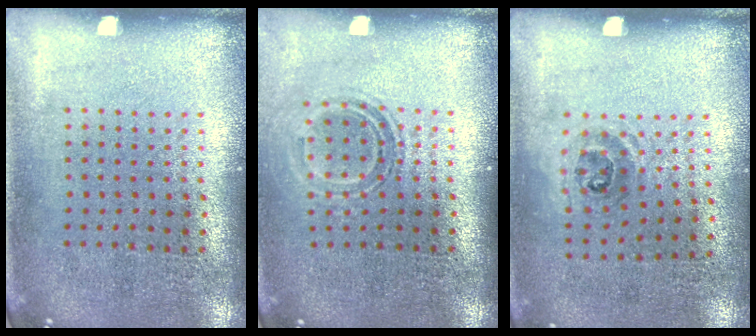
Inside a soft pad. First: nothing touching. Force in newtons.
{"total": 1.4, "press": 1.0, "slide": 1.0}
{"total": 1.0, "press": 0.7, "slide": 0.7}